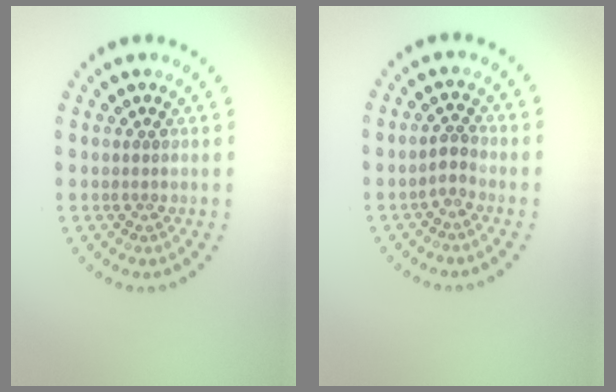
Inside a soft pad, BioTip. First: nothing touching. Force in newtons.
{"total": 1.3, "press": 0.9, "slide": 0.9}